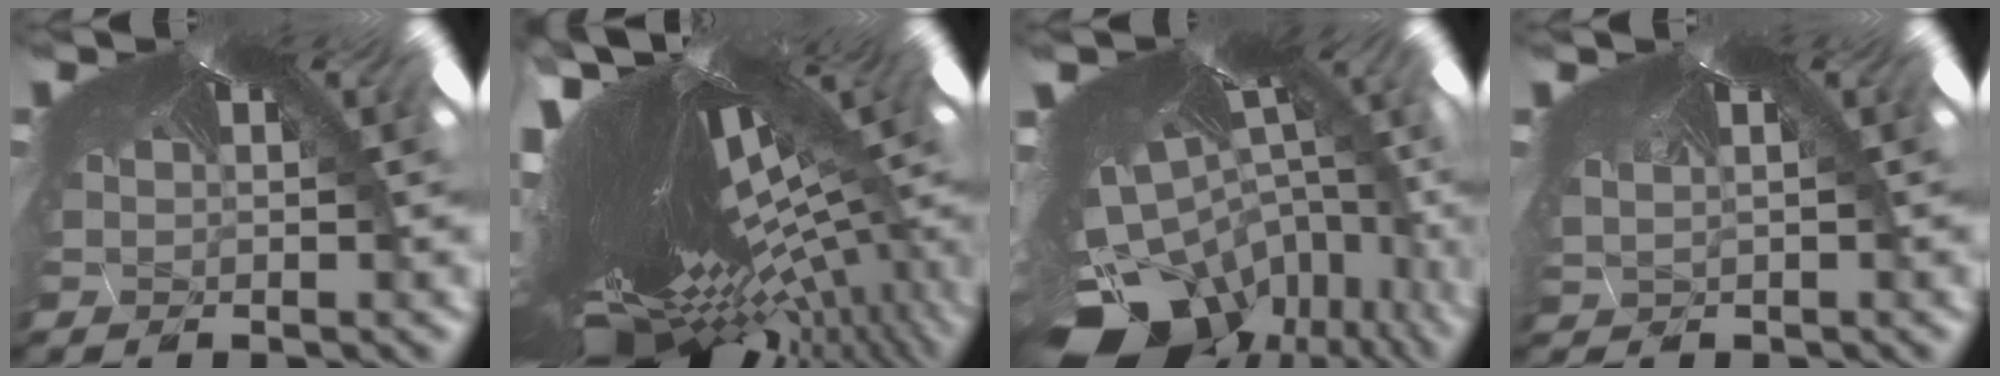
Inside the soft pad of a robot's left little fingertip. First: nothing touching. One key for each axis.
{"total": 7.5, "fx": -6.5, "fy": -1.9, "fz": 3.1, "tx": -0.034, "ty": -0.100, "tz": -0.070}
{"total": 9.0, "fx": -9.0, "fy": -0.2, "fz": 0.3, "tx": -0.007, "ty": -0.098, "tz": -0.124}
{"total": 1.6, "fx": -0.5, "fy": -1.1, "fz": -1.0, "tx": 0.007, "ty": -0.008, "tz": 0.005}